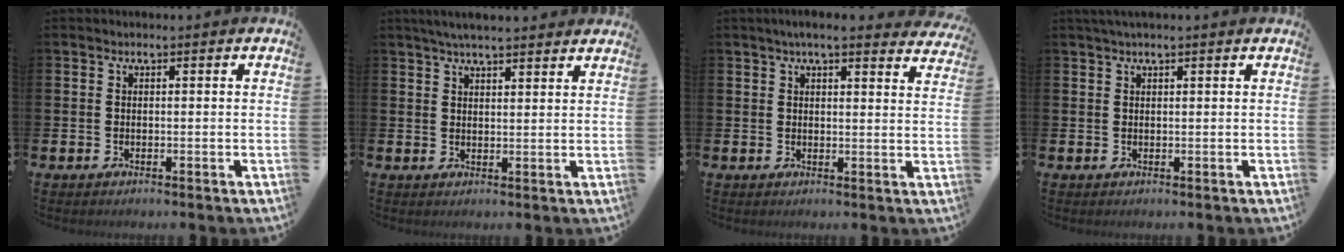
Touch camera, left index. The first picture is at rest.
{"total": 4.3, "force": [4.0, 0.4, 1.5], "torque": [-0.032, -0.009, 0.073]}
{"total": 4.5, "force": [4.2, 0.5, 1.7], "torque": [-0.030, -0.016, 0.073]}
{"total": 1.3, "force": [1.1, -0.1, 0.6], "torque": [-0.009, 0.000, 0.019]}